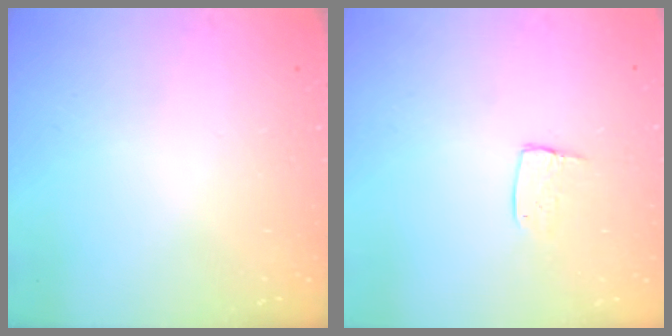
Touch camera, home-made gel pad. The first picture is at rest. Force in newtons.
{"total": 5.2, "press": 5.2, "slide": 0.4}